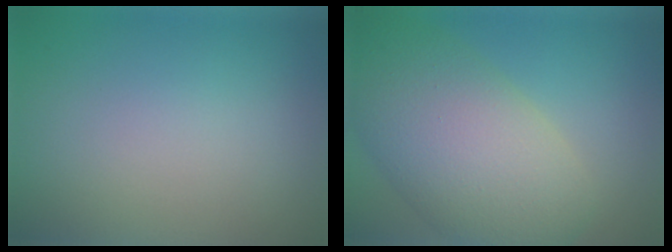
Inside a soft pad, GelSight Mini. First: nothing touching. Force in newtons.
{"total": 10.8, "press": 10.8, "slide": 0.7}